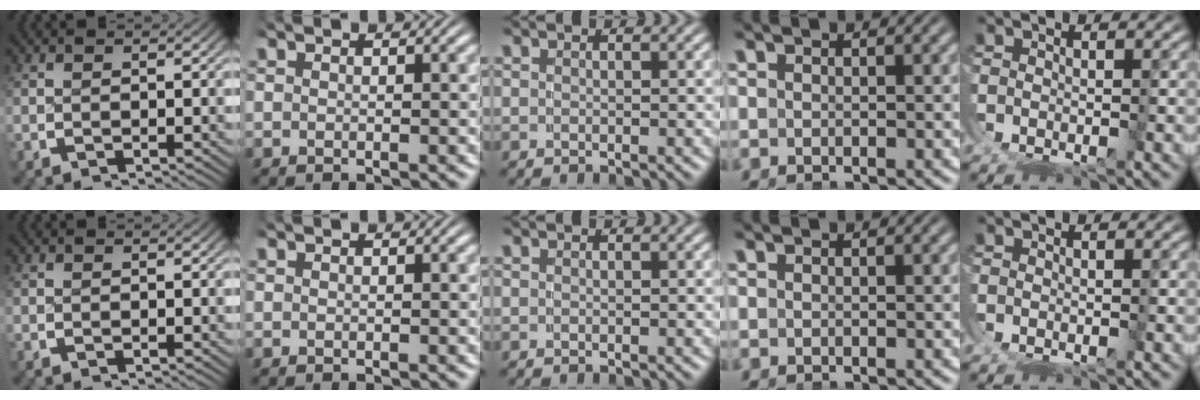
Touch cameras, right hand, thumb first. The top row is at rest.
{}